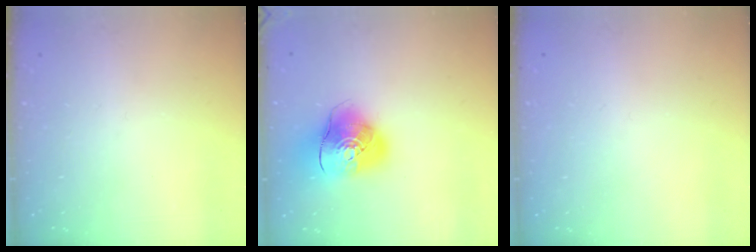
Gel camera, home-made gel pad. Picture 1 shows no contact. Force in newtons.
{"total": 12.8, "press": 12.6, "slide": 2.1}
{"total": 0.8, "press": 0.8, "slide": 0.0}